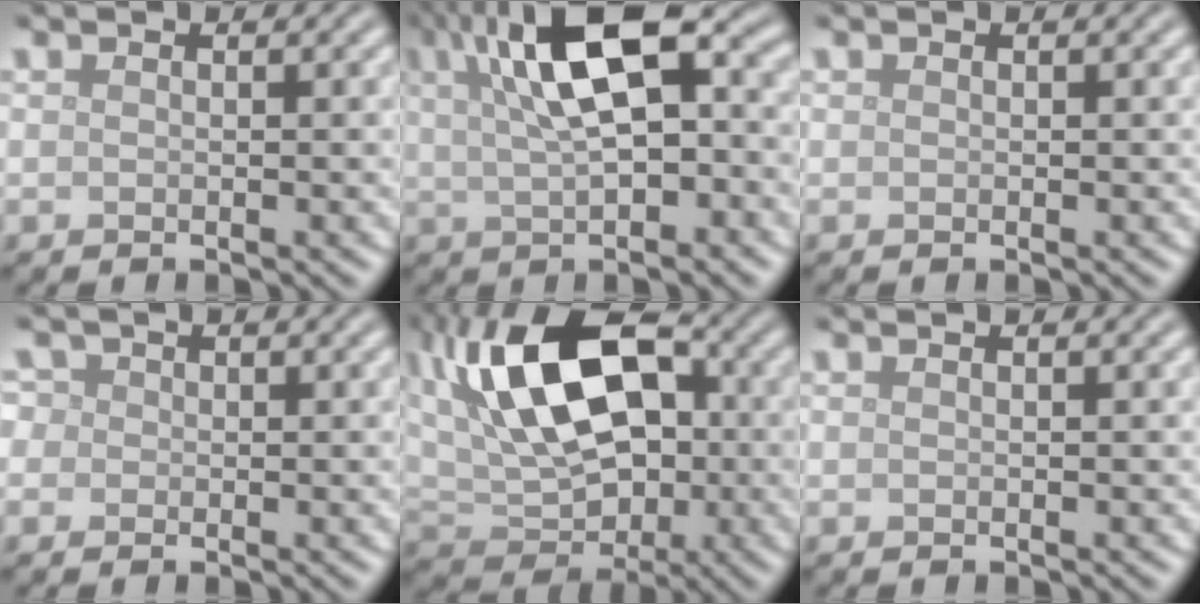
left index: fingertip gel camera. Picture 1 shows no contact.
{"total": 11.2, "force": [3.0, 4.4, 9.8], "torque": [-0.158, 0.017, 0.044]}
{"total": 0.0}
{"total": 3.1, "force": [1.0, 2.7, 1.2], "torque": [-0.008, 0.026, -0.012]}
{"total": 12.5, "force": [2.5, 7.2, 9.9], "torque": [-0.157, 0.017, 0.027]}
{"total": 0.0}